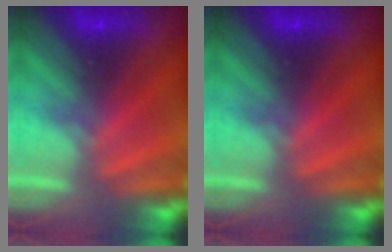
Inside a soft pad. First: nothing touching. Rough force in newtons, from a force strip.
{"total": 0.0}